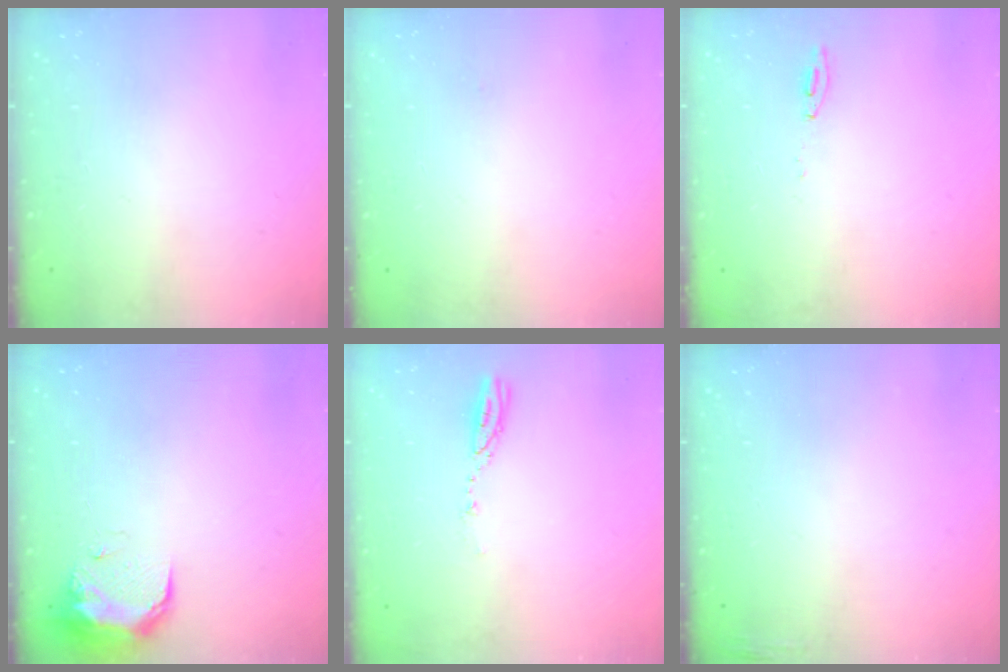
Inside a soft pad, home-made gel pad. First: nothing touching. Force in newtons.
{"total": 9.0, "press": 1.4, "slide": 8.9}
{"total": 4.6, "press": 4.6, "slide": 0.5}
{"total": 8.8, "press": 8.7, "slide": 1.2}
{"total": 3.8, "press": 3.8, "slide": 0.4}
{"total": 3.1, "press": 3.0, "slide": 0.8}